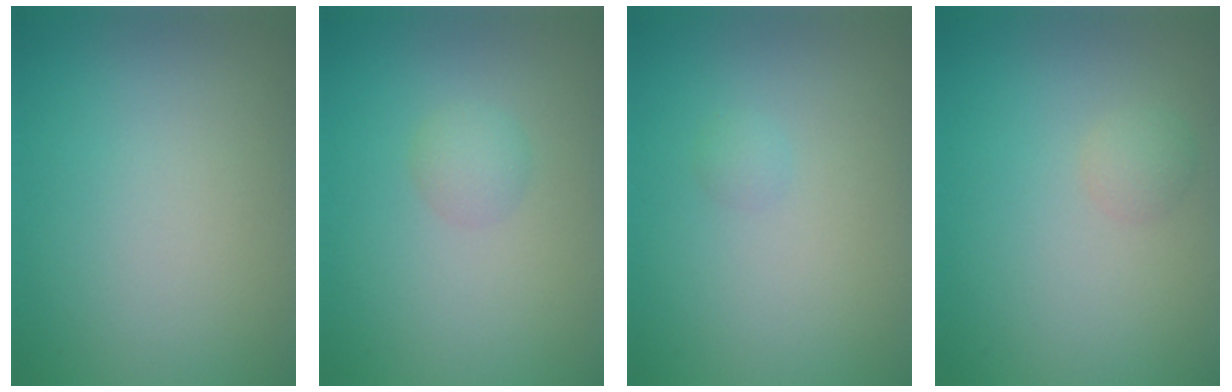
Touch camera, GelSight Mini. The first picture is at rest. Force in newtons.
{"total": 1.3, "press": 1.3, "slide": 0.1}
{"total": 0.6, "press": 0.6, "slide": 0.0}
{"total": 1.1, "press": 1.1, "slide": 0.1}